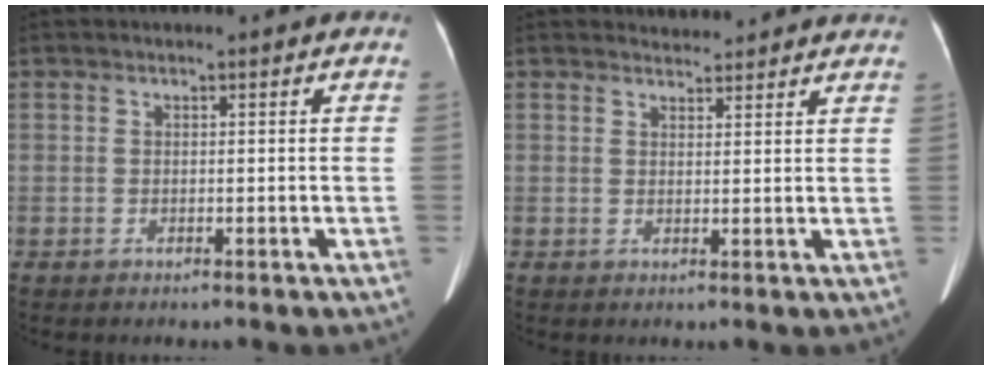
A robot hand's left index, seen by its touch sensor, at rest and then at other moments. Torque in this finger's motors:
{"motor_torque": [0.46, -0.65, -0.01, -0.02]}